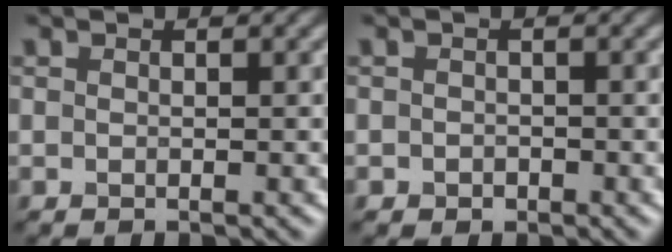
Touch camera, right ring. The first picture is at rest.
{"total": 0.8, "force": [-0.4, 0.6, 0.2], "torque": [-0.001, -0.003, -0.008]}